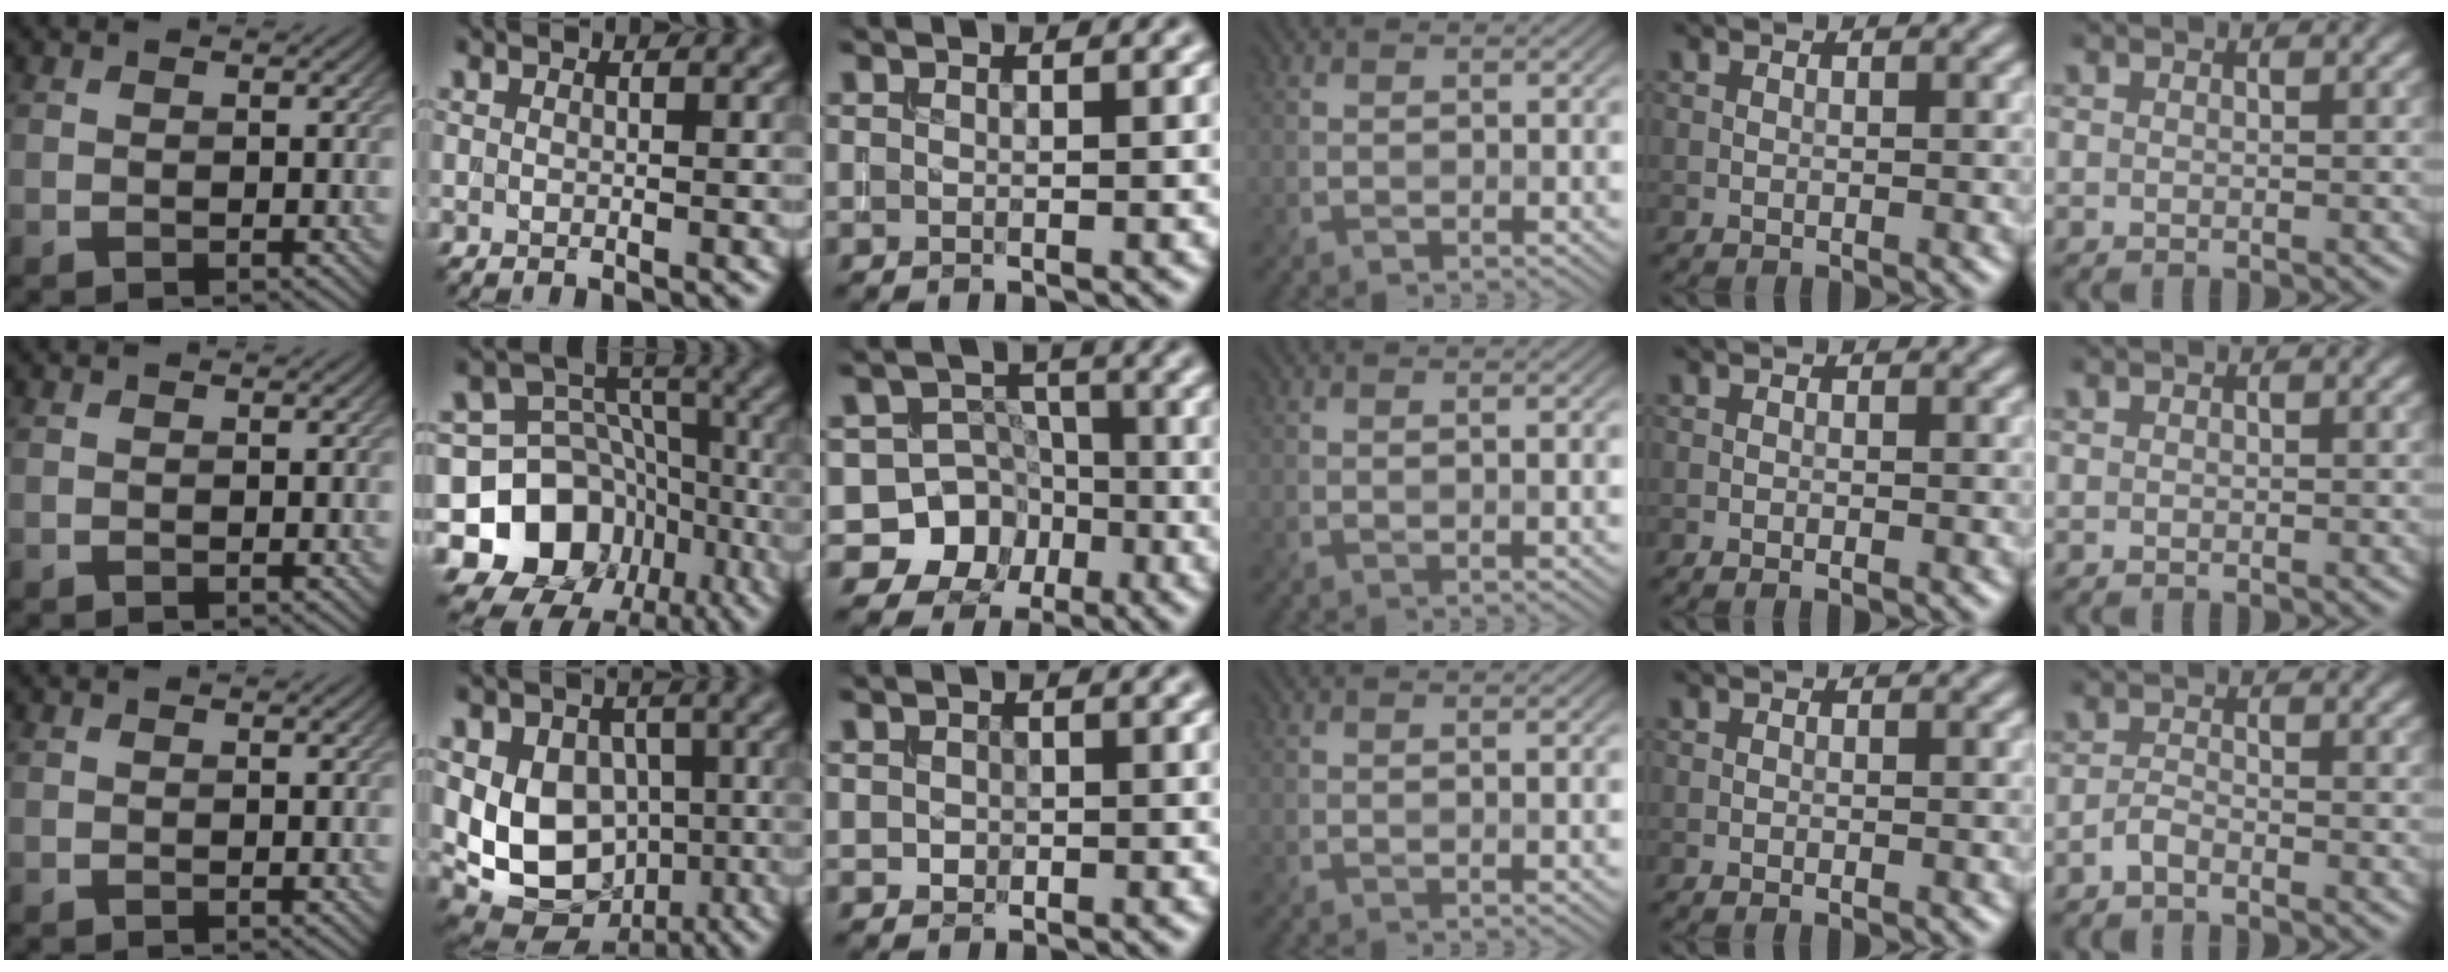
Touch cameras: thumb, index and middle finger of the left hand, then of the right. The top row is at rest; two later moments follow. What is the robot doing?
{"motion": "insert", "object": "drawer"}